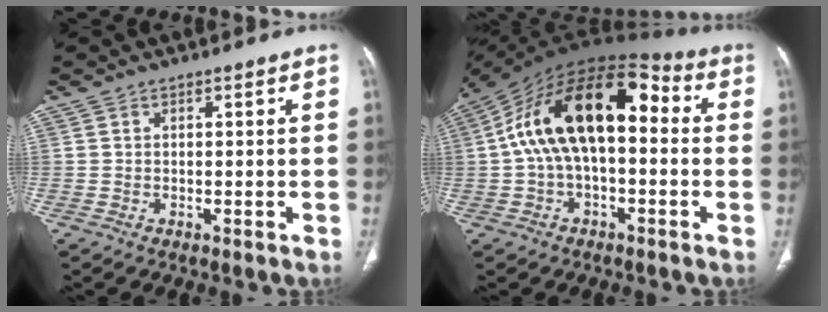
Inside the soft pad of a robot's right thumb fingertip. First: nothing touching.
{"total": 20.0, "force": [1.5, 10.4, 17.0], "torque": [-0.285, 0.053, 0.013]}